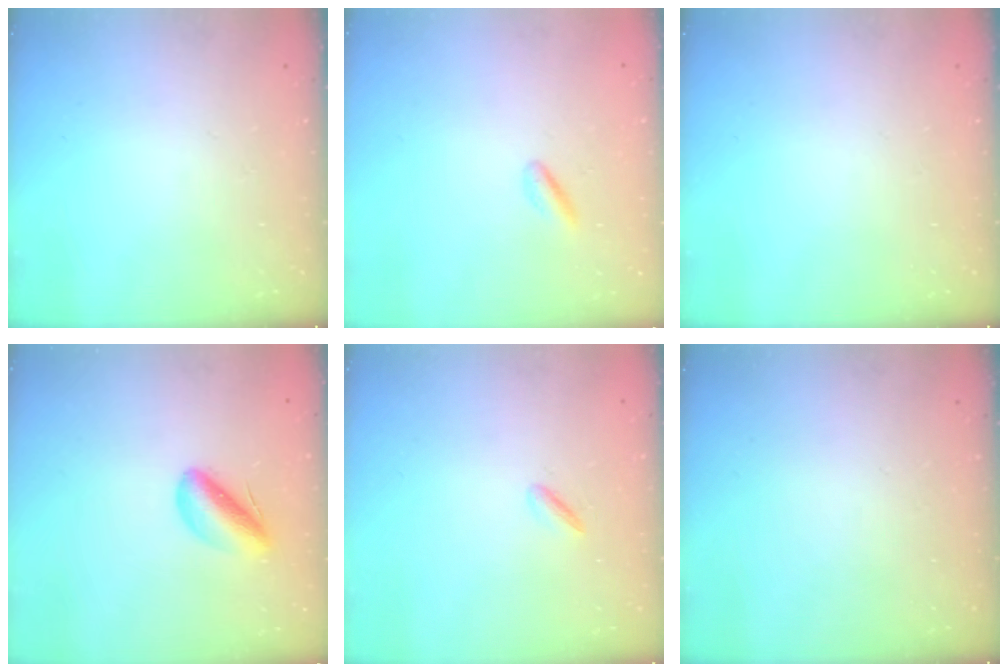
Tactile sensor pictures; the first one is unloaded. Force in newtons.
{"total": 1.8, "press": 1.7, "slide": 0.4}
{"total": 0.0}
{"total": 7.1, "press": 6.9, "slide": 1.7}
{"total": 2.2, "press": 2.1, "slide": 0.6}
{"total": 0.0}